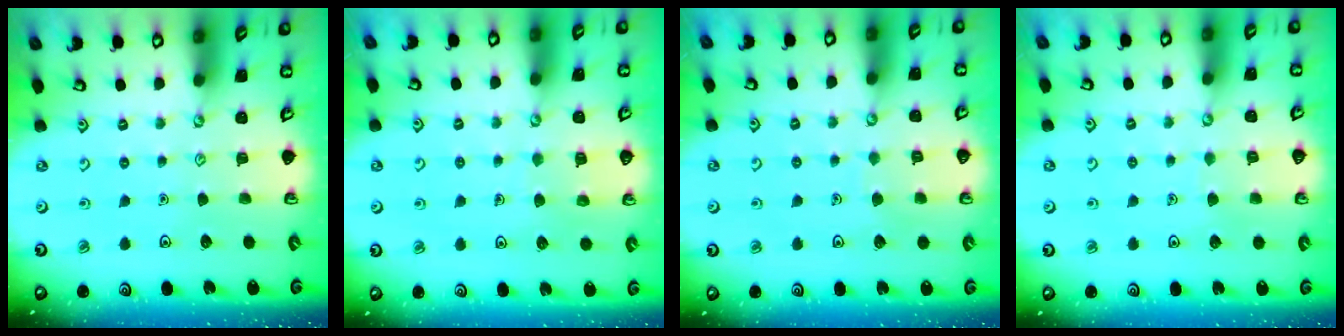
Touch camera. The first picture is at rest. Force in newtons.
{"total": 4.3, "press": 4.3, "slide": 0.4}
{"total": 4.4, "press": 4.3, "slide": 0.4}
{"total": 3.6, "press": 3.6, "slide": 0.3}